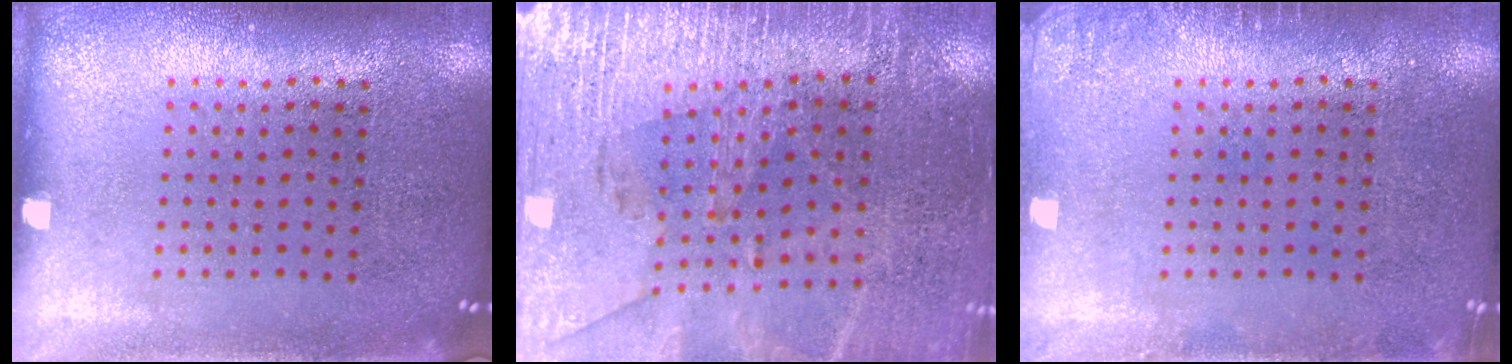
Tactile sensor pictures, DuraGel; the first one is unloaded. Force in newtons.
{"total": 2.9, "press": 2.8, "slide": 0.8}
{"total": 1.1, "press": 1.1, "slide": 0.2}